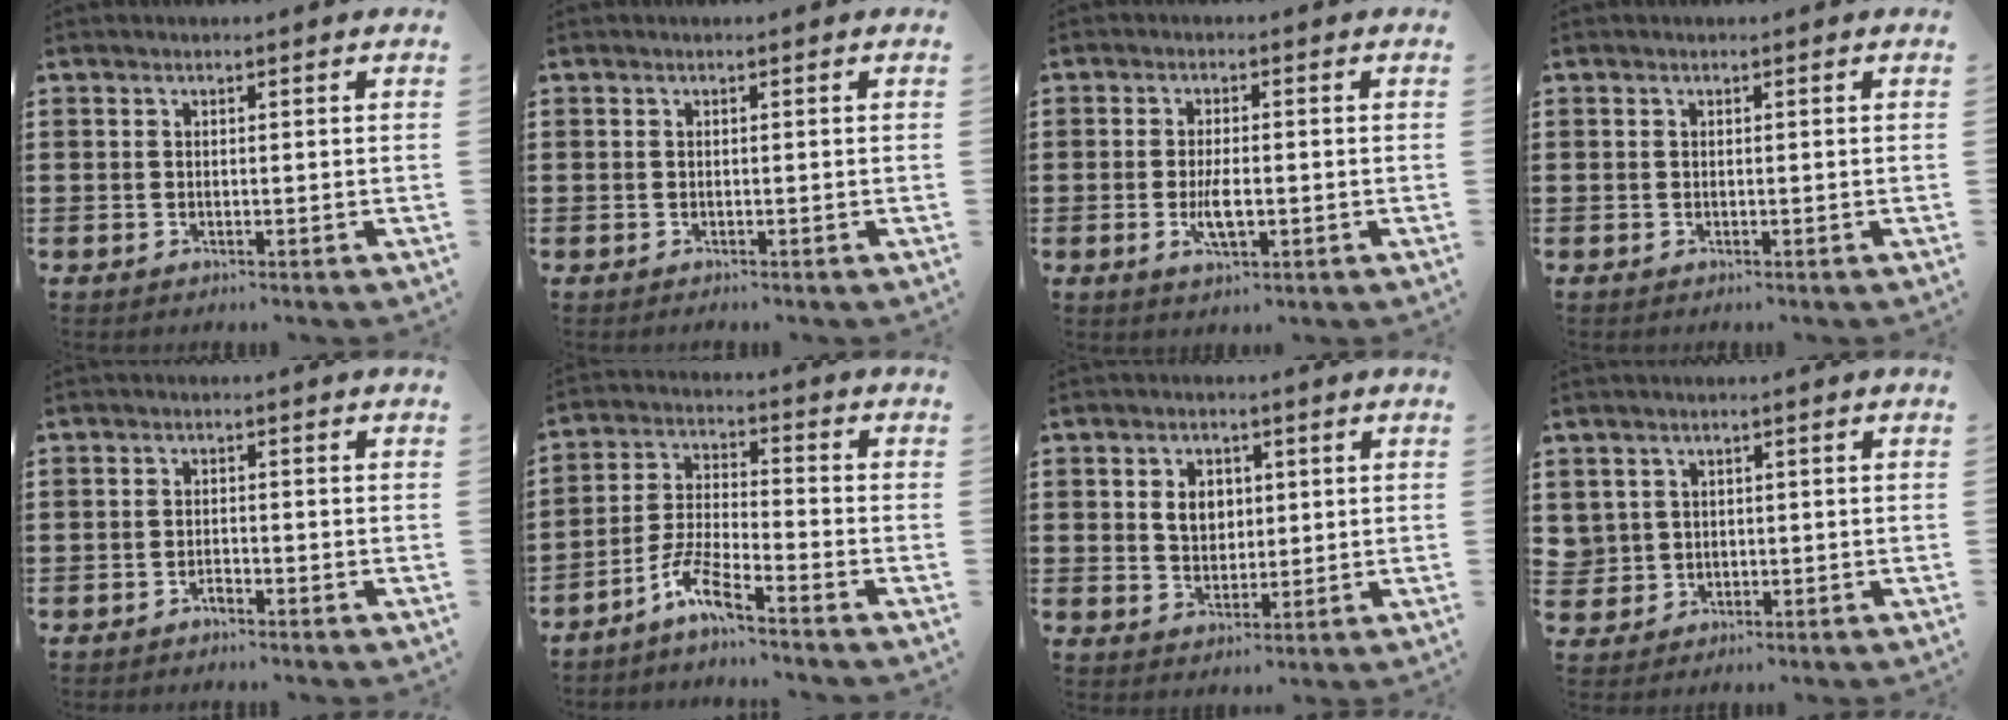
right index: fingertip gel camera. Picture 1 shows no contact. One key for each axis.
{"total": 0.0}
{"total": 4.2, "fx": -1.0, "fy": 1.4, "fz": 3.9, "tx": -0.073, "ty": -0.001, "tz": -0.018}
{"total": 0.0}
{"total": 1.2, "fx": -1.1, "fy": 0.4, "fz": 0.4, "tx": -0.012, "ty": 0.000, "tz": -0.022}
{"total": 6.4, "fx": -5.1, "fy": 0.7, "fz": 3.9, "tx": -0.100, "ty": -0.010, "tz": -0.104}
{"total": 4.2, "fx": 0.9, "fy": 3.2, "fz": 2.6, "tx": -0.053, "ty": 0.009, "tz": 0.011}
{"total": 1.9, "fx": 0.4, "fy": 1.9, "fz": 0.0, "tx": -0.010, "ty": 0.010, "tz": 0.007}